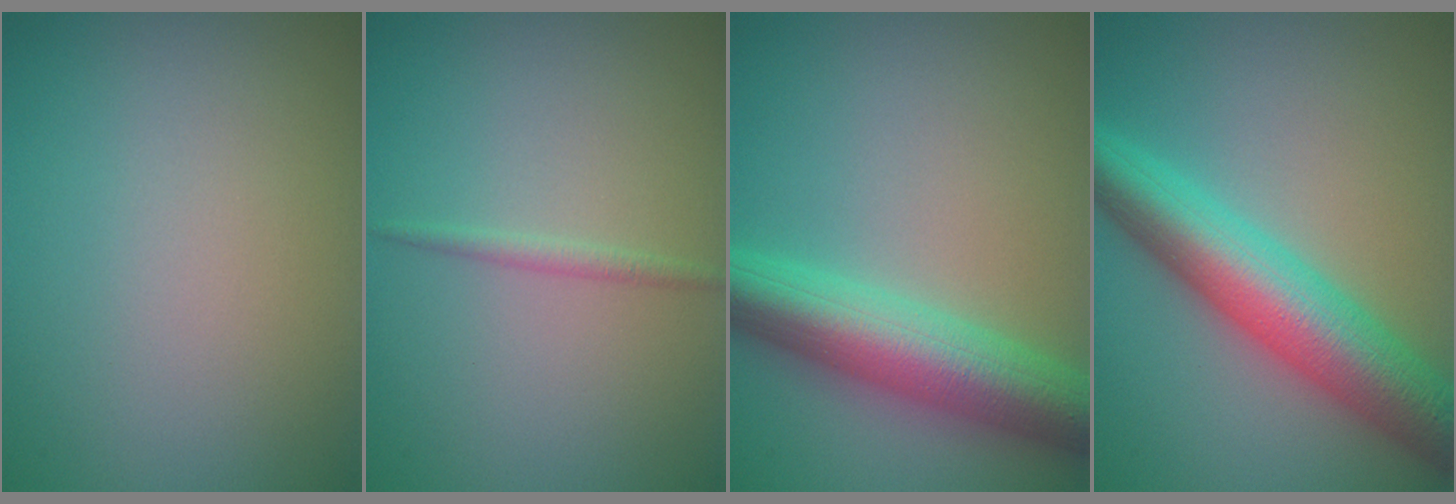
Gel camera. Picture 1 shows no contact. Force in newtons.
{"total": 1.0, "press": 1.0, "slide": 0.0}
{"total": 8.0, "press": 8.0, "slide": 0.2}
{"total": 9.0, "press": 9.0, "slide": 0.1}